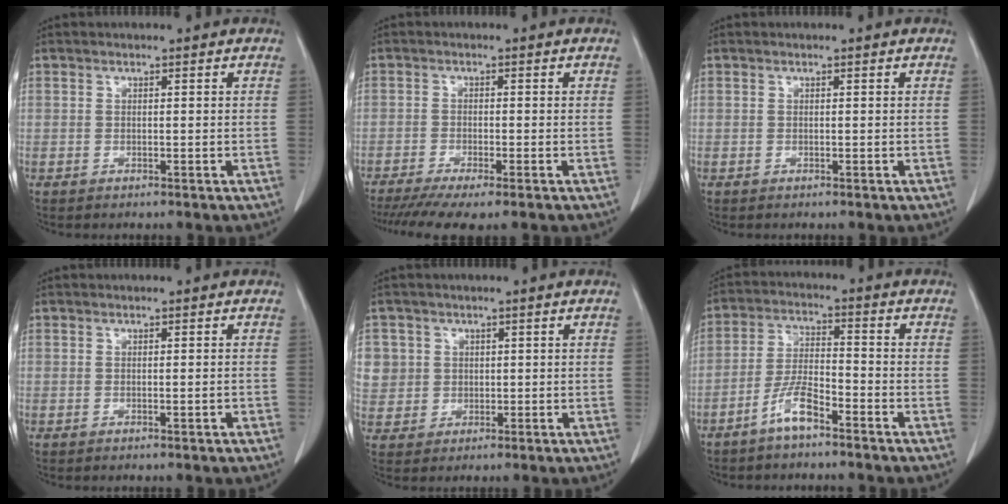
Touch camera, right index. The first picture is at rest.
{"total": 8.4, "force": [-6.5, 1.0, 5.2], "torque": [-0.080, -0.015, -0.104]}
{"total": 0.0}
{"total": 0.8, "force": [-0.3, 0.0, 0.7], "torque": [-0.014, -0.001, 0.000]}
{"total": 7.1, "force": [1.8, 6.8, 0.9], "torque": [-0.030, 0.020, 0.050]}
{"total": 5.9, "force": [-4.0, 1.1, 4.1], "torque": [-0.090, 0.002, -0.079]}